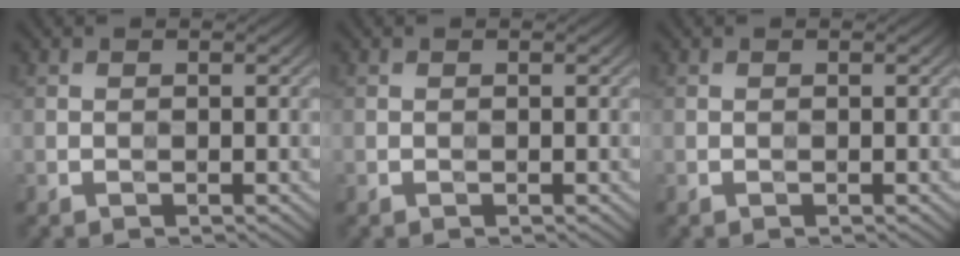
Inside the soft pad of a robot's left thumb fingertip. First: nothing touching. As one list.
[{"total": 0.0}, {"total": 0.0}]